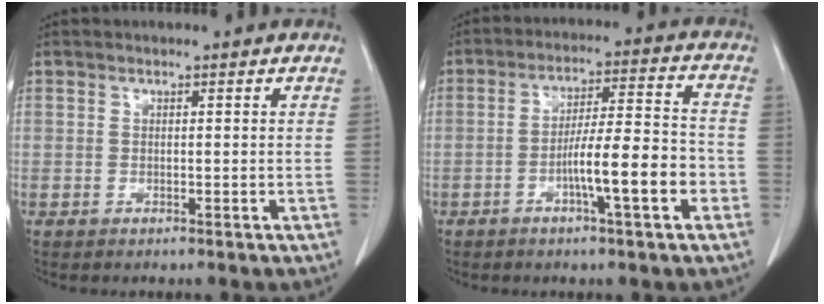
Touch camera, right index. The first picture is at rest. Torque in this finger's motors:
{"motor_torque": [0.77, 0.17, 0.25, 0.07]}